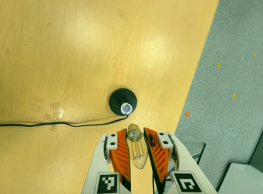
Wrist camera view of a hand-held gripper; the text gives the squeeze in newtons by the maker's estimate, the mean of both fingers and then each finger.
{"total": 23.8, "left": 24.7, "right": 22.9}